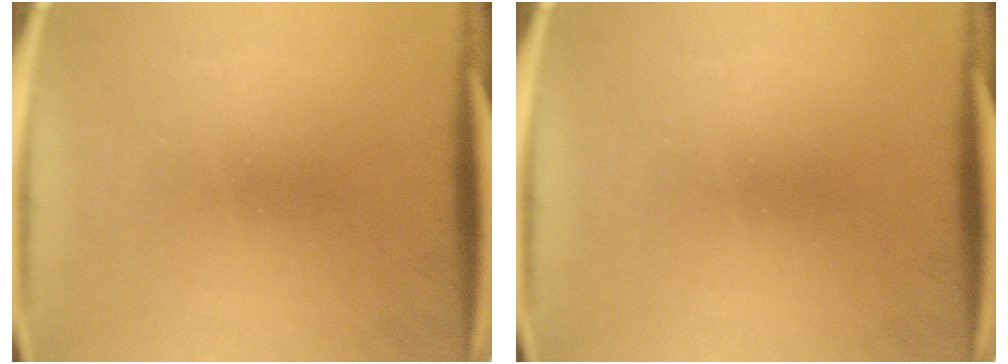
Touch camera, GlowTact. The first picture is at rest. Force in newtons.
{"total": 0.0}